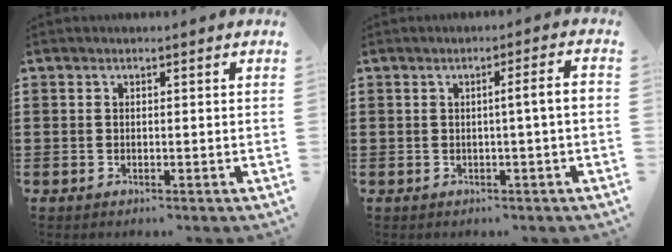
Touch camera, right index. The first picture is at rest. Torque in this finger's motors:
{"motor_torque": [0.73, -0.53, 0.28, 0.10]}